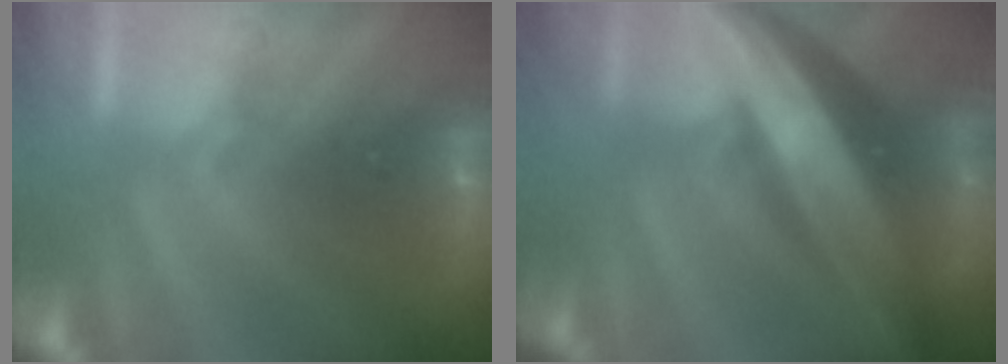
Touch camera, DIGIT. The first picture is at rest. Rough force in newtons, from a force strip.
{"total": 5.8}